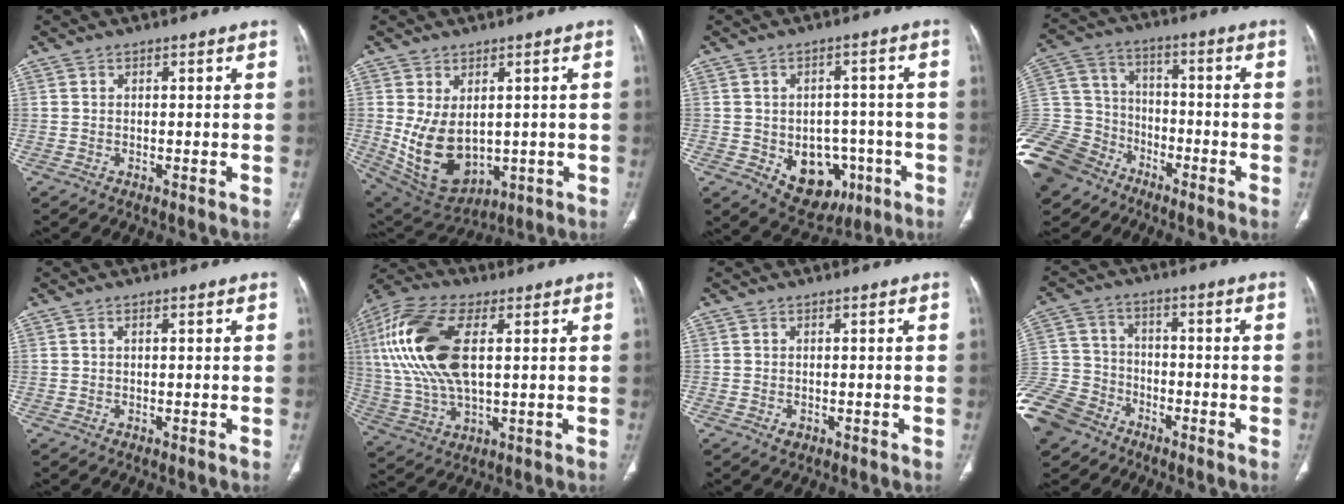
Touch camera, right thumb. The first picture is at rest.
{"total": 12.6, "force": [0.0, 8.2, 9.5], "torque": [-0.158, -0.012, 0.035]}
{"total": 12.0, "force": [-4.1, 8.9, 6.9], "torque": [-0.056, 0.025, -0.040]}
{"total": 22.7, "force": [-13.9, 15.7, 8.7], "torque": [-0.237, 0.048, -0.251]}
{"total": 0.6, "force": [0.2, 0.2, 0.5], "torque": [-0.011, 0.002, 0.001]}
{"total": 20.1, "force": [4.2, 9.7, 17.1], "torque": [-0.377, 0.004, 0.077]}
{"total": 1.1, "force": [-0.5, 0.8, 0.5], "torque": [-0.005, 0.002, -0.005]}
{"total": 14.8, "force": [-9.7, 10.1, 4.6], "torque": [-0.115, 0.041, -0.184]}